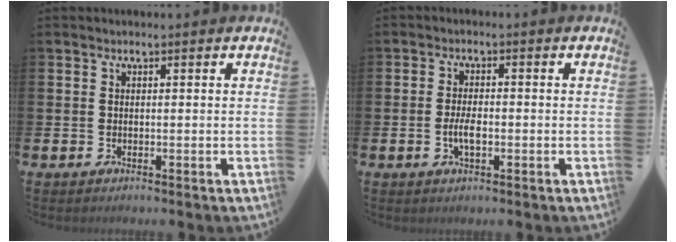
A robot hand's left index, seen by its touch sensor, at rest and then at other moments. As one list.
[{"total": 3.0, "force": [-0.6, 1.2, 2.7], "torque": [-0.033, -0.004, -0.015]}]